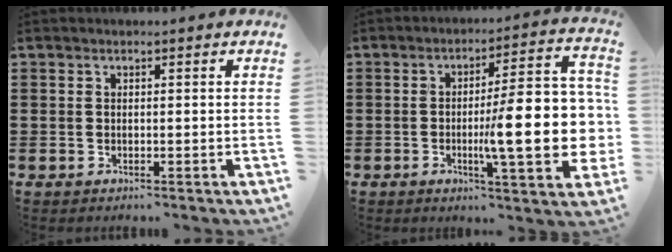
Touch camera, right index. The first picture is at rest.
{"total": 15.6, "force": [-2.1, 3.5, 15.1], "torque": [-0.206, -0.015, -0.038]}